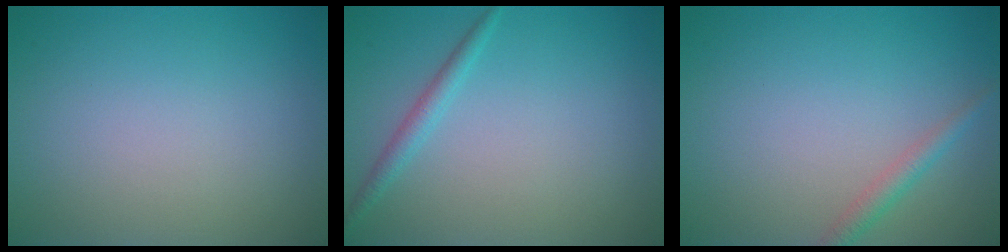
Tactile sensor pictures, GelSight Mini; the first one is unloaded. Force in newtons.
{"total": 1.4, "press": 1.4, "slide": 0.1}
{"total": 1.6, "press": 1.6, "slide": 0.1}